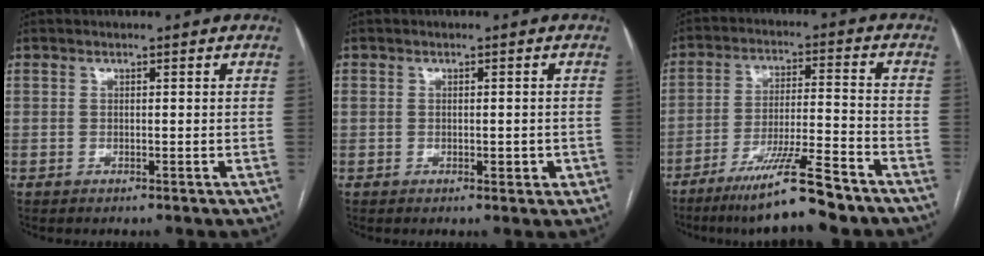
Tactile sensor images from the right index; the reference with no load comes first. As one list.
[{"total": 2.3, "force": [-0.4, 1.4, 1.8], "torque": [-0.030, 0.011, 0.003]}, {"total": 12.6, "force": [-9.6, -0.1, 8.1], "torque": [-0.133, -0.021, -0.162]}]